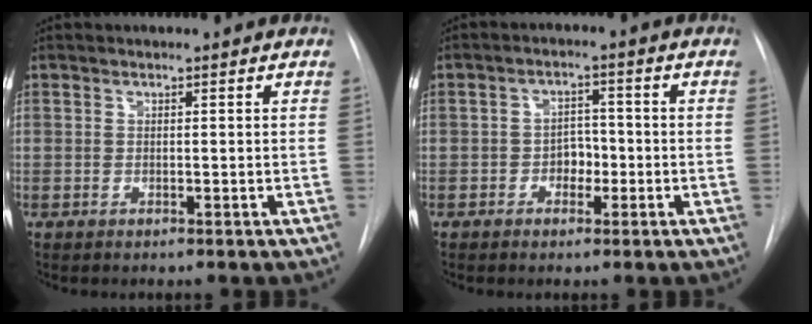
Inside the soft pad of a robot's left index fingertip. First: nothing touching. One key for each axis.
{"total": 3.3, "fx": -1.2, "fy": 2.3, "fz": 2.1, "tx": -0.026, "ty": 0.009, "tz": -0.022}